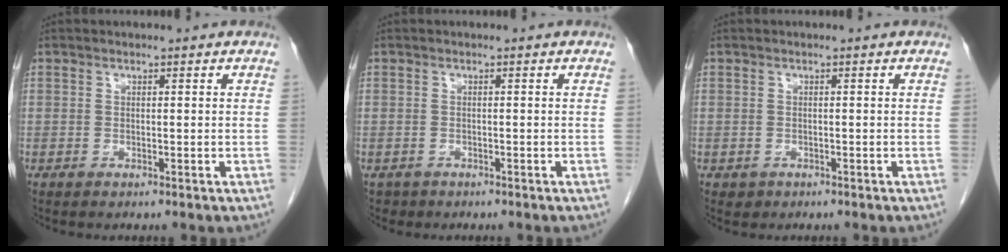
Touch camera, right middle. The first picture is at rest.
{"total": 1.2, "force": [-0.7, 0.9, -0.1], "torque": [-0.009, 0.002, -0.007]}
{"total": 0.8, "force": [-0.3, 0.8, 0.1], "torque": [-0.006, 0.003, 0.002]}